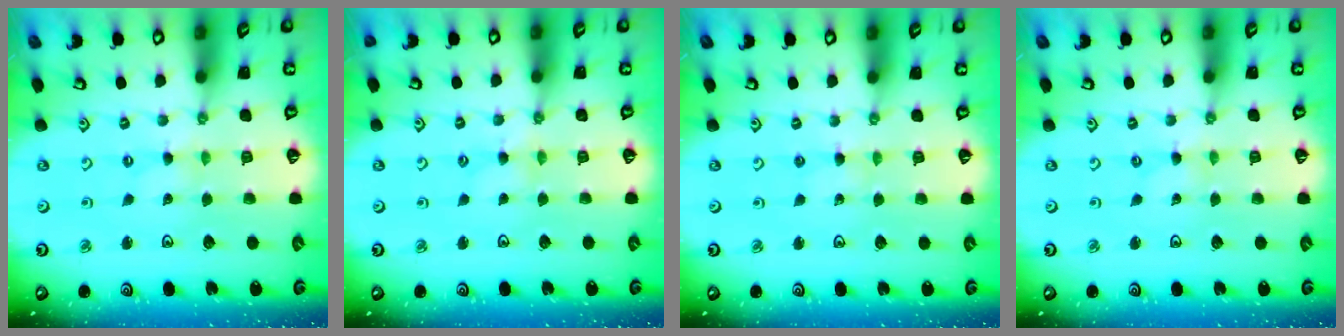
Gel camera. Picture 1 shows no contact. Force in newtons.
{"total": 2.5, "press": 2.5, "slide": 0.2}
{"total": 2.4, "press": 2.3, "slide": 0.3}
{"total": 0.0}